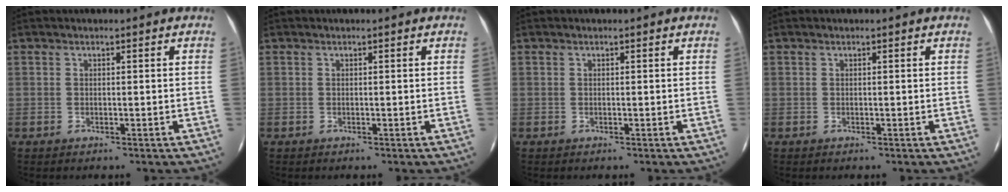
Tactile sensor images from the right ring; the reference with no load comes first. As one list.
[{"total": 0.0}, {"total": 0.0}, {"total": 0.0}]